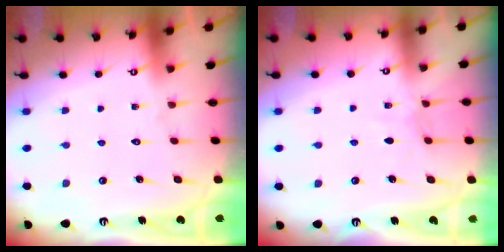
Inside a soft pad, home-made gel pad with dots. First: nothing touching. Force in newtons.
{"total": 2.9, "press": 2.8, "slide": 0.4}